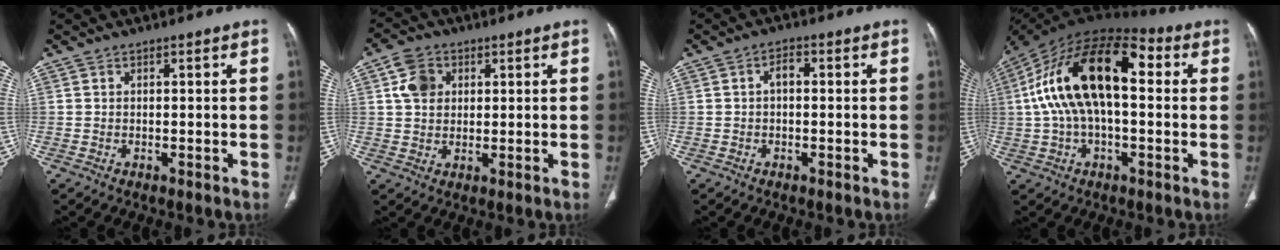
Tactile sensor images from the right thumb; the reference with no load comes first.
{"total": 6.2, "force": [1.9, 4.8, 3.3], "torque": [-0.045, -0.001, 0.034]}
{"total": 2.4, "force": [0.1, 1.4, 2.0], "torque": [-0.030, 0.012, -0.004]}
{"total": 21.4, "force": [2.9, 10.9, 18.2], "torque": [-0.329, 0.047, 0.035]}